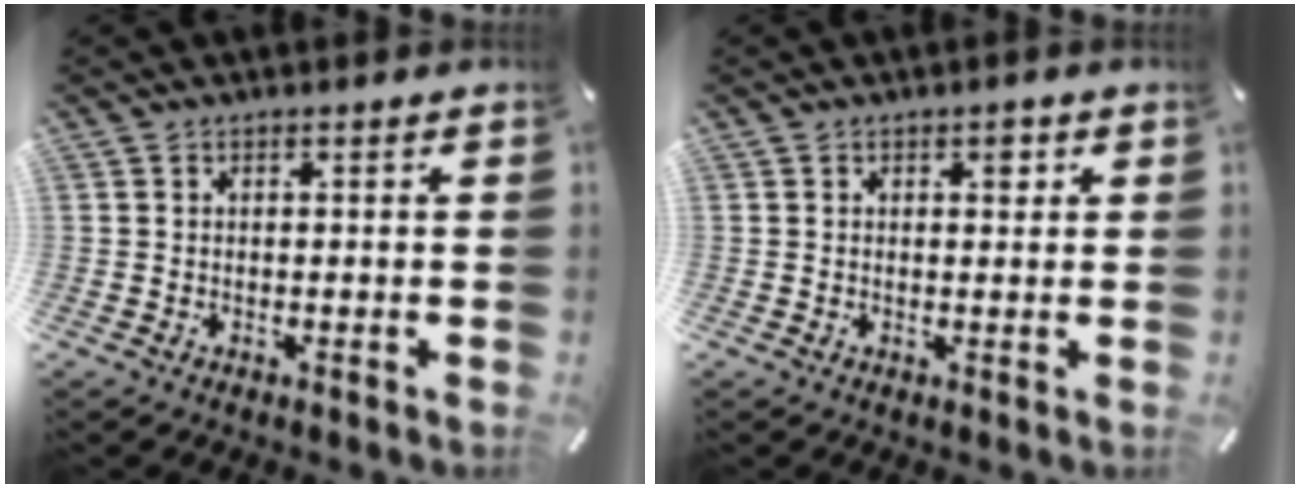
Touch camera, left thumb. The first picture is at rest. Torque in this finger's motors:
{"motor_torque": [0.66, 0.63, 0.40, -0.12, 0.04]}